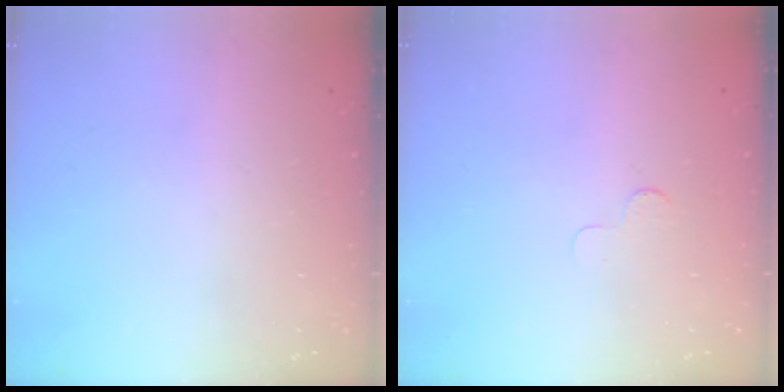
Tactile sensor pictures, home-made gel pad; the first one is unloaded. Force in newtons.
{"total": 2.5, "press": 2.5, "slide": 0.2}